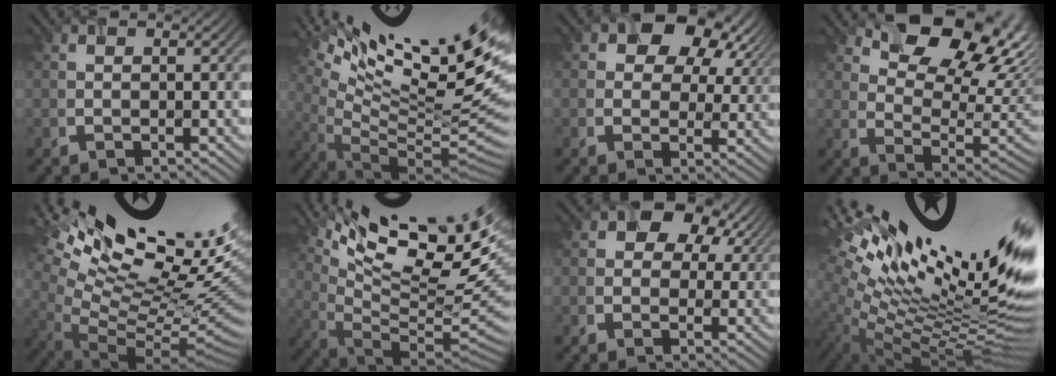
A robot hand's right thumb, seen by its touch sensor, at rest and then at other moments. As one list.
[{"total": 16.8, "force": [8.8, 3.6, 13.8], "torque": [-0.208, 0.002, 0.149]}, {"total": 10.1, "force": [4.1, 7.1, 5.8], "torque": [-0.095, 0.004, 0.066]}, {"total": 12.4, "force": [5.9, 7.2, 8.2], "torque": [-0.130, -0.003, 0.102]}, {"total": 18.0, "force": [9.2, 6.8, 13.8], "torque": [-0.227, 0.029, 0.173]}, {"total": 15.1, "force": [8.7, 4.1, 11.6], "torque": [-0.182, 0.004, 0.149]}, {"total": 9.0, "force": [4.1, 6.6, 4.6], "torque": [-0.088, 0.011, 0.056]}, {"total": 19.5, "force": [6.9, 7.3, 16.7], "torque": [-0.248, 0.013, 0.126]}]